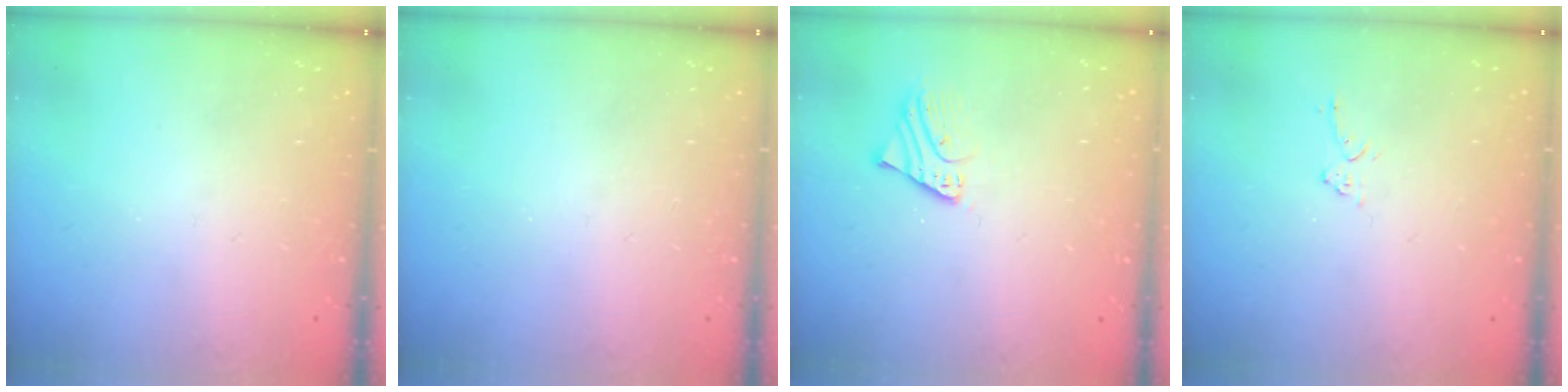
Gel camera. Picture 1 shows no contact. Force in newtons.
{"total": 0.0}
{"total": 2.6, "press": 2.6, "slide": 0.2}
{"total": 4.1, "press": 4.0, "slide": 0.5}